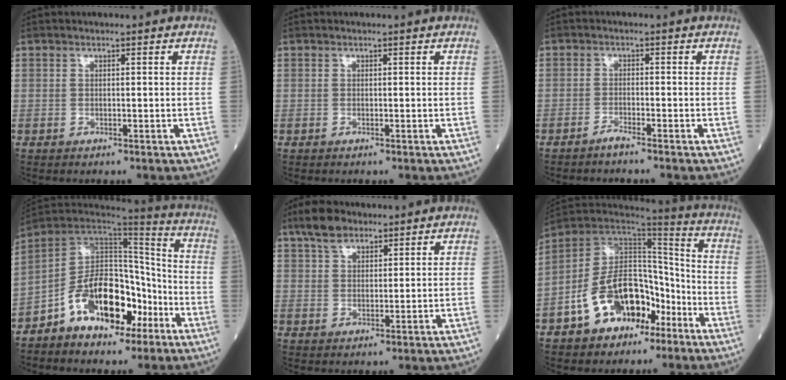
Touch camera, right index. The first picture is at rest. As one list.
[{"total": 0.0}, {"total": 1.6, "force": [-1.5, -0.3, 0.5], "torque": [-0.014, 0.001, -0.031]}, {"total": 14.3, "force": [-6.8, 7.6, 10.0], "torque": [-0.177, 0.022, -0.116]}, {"total": 4.9, "force": [3.8, 2.3, 2.2], "torque": [-0.049, 0.015, 0.073]}, {"total": 15.4, "force": [-7.4, 8.8, 10.2], "torque": [-0.192, 0.024, -0.126]}]